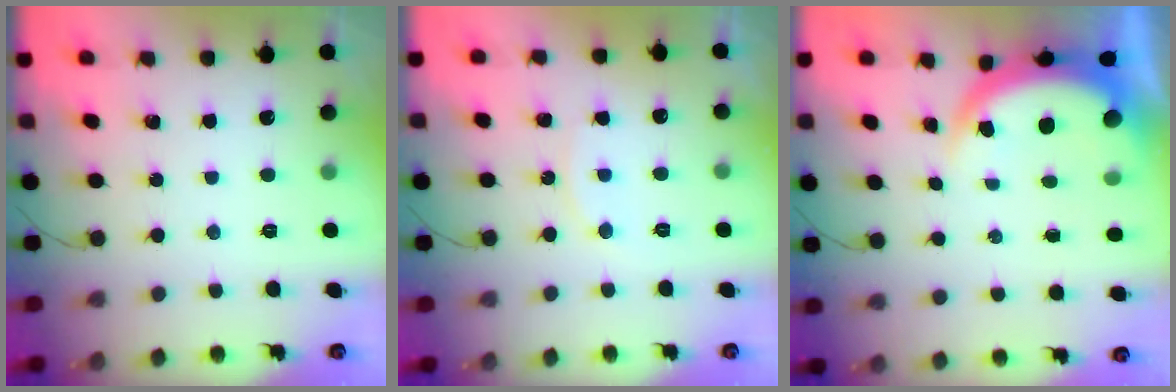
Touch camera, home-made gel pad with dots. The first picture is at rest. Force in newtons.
{"total": 5.9, "press": 5.9, "slide": 0.5}
{"total": 5.2, "press": 5.1, "slide": 0.8}